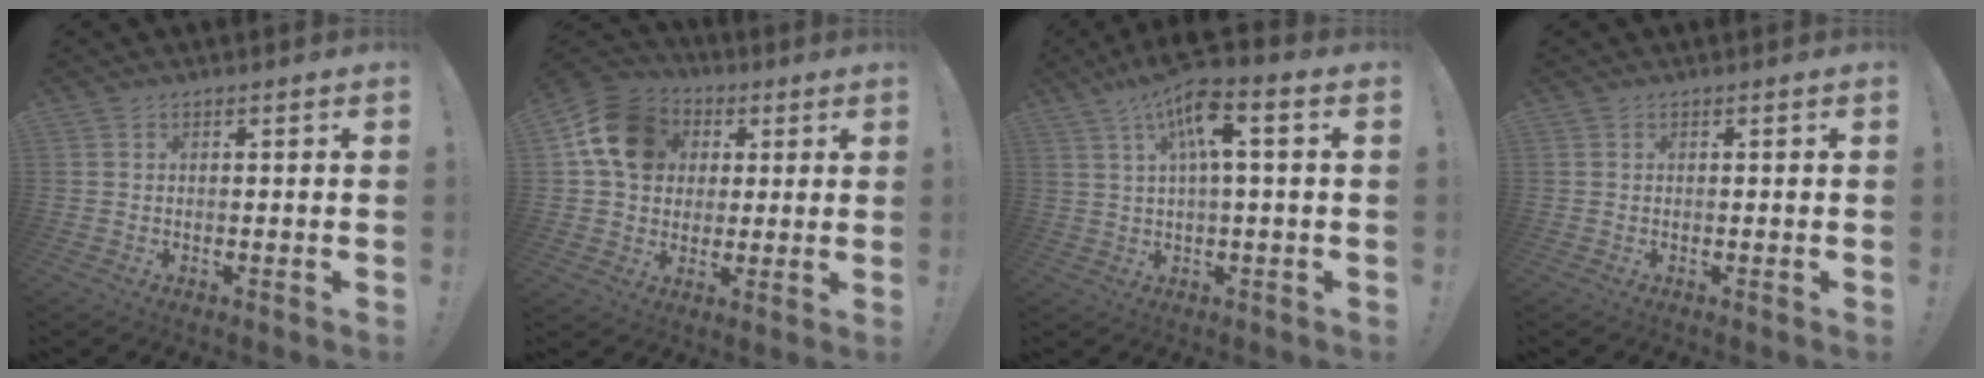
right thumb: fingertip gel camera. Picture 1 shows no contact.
{"total": 16.1, "force": [4.6, 13.0, 8.3], "torque": [-0.121, -0.005, 0.092]}
{"total": 12.2, "force": [4.4, 2.0, 11.2], "torque": [-0.195, -0.013, 0.065]}
{"total": 0.0}